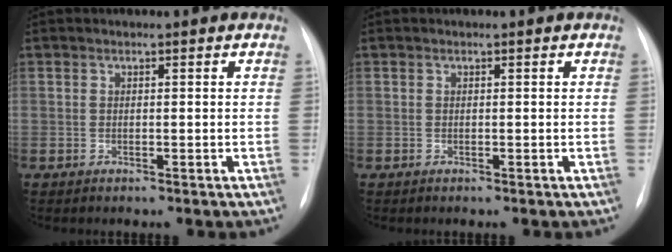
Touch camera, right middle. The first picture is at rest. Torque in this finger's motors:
{"motor_torque": [-0.65, -0.07, 0.01, 0.00]}